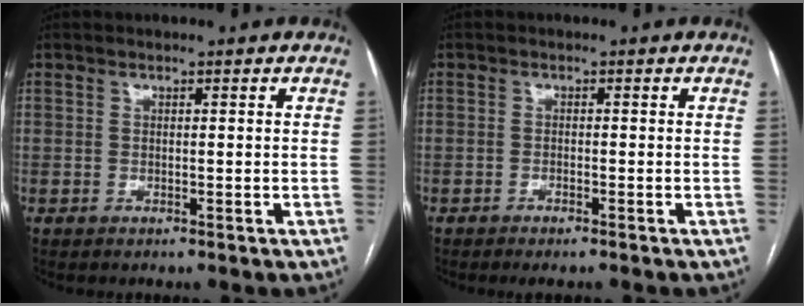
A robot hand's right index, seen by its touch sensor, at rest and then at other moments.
{"total": 1.7, "force": [-1.3, 0.2, 1.0], "torque": [-0.016, -0.002, -0.018]}